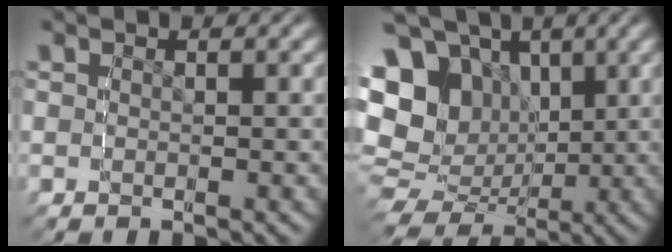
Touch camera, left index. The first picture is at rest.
{"total": 16.3, "force": [0.5, 13.6, 9.0], "torque": [-0.187, -0.057, 0.029]}